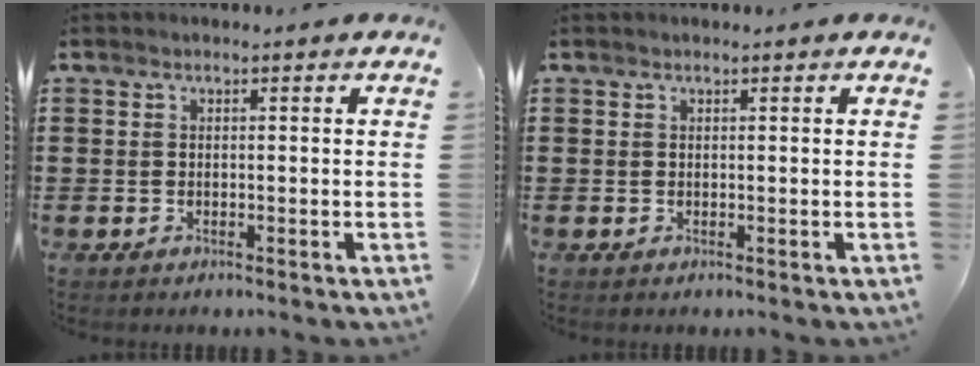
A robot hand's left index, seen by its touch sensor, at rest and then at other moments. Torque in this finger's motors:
{"motor_torque": [-0.05, -0.01, -0.01, -0.01]}